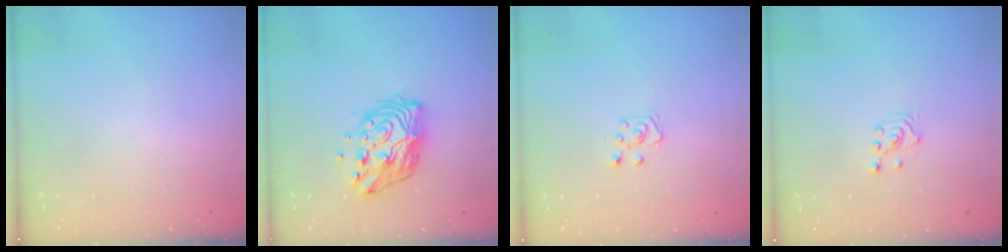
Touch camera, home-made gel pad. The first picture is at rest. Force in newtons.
{"total": 11.7, "press": 11.7, "slide": 1.1}
{"total": 4.8, "press": 4.8, "slide": 0.5}
{"total": 2.1, "press": 2.1, "slide": 0.1}